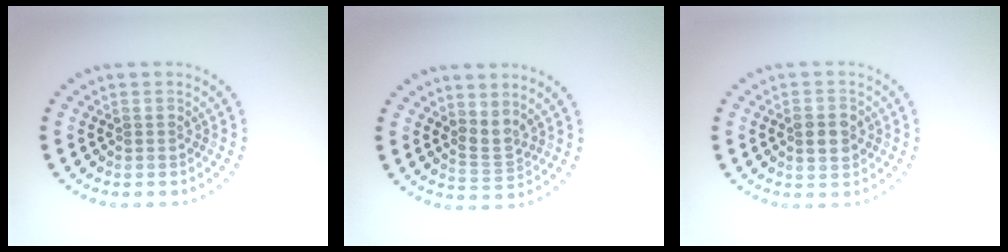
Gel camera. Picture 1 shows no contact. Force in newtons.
{"total": 1.9, "press": 1.4, "slide": 1.3}
{"total": 2.8, "press": 2.8, "slide": 0.2}